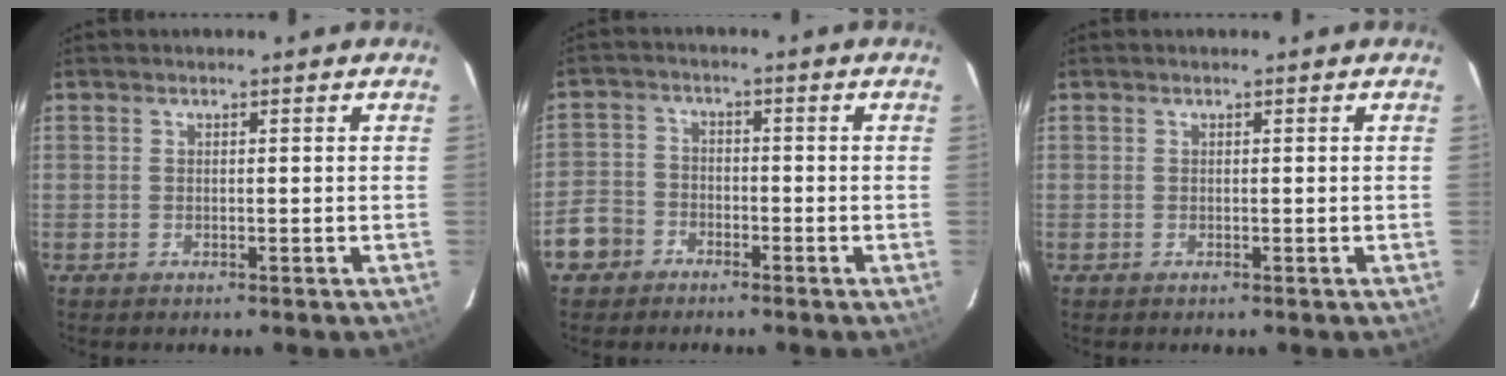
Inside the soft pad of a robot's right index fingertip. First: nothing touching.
{"total": 6.7, "force": [-4.0, 5.2, 1.4], "torque": [-0.038, 0.020, -0.080]}
{"total": 0.0}